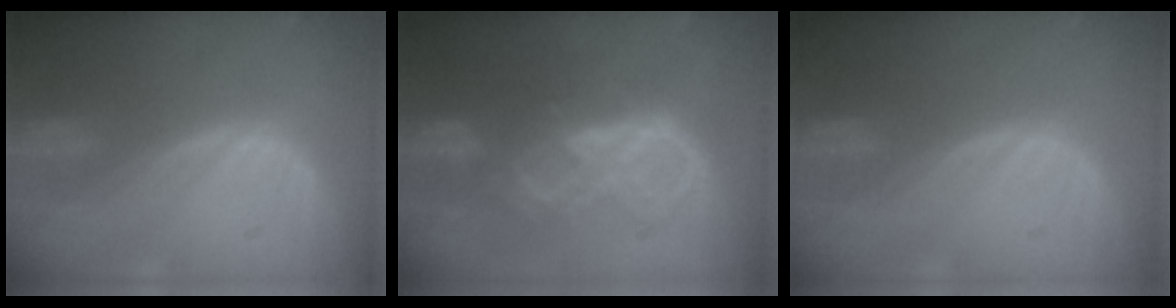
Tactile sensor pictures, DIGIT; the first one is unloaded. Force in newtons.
{"total": 7.4, "press": 7.4, "slide": 0.4}
{"total": 0.0}